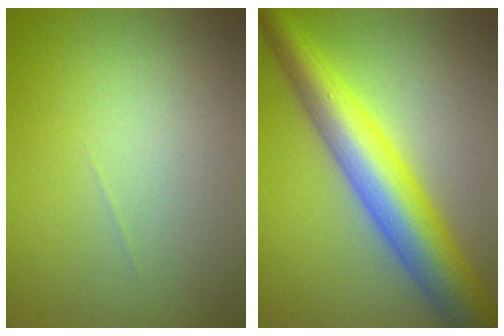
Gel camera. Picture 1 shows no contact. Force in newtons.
{"total": 8.4, "press": 8.4, "slide": 0.2}